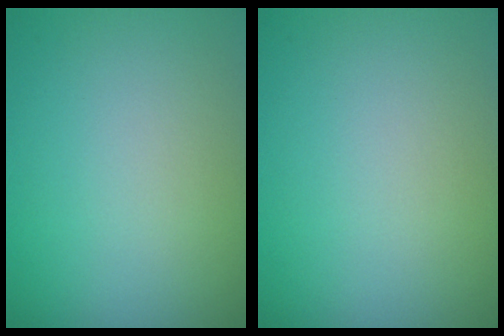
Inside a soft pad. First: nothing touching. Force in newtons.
{"total": 0.0}